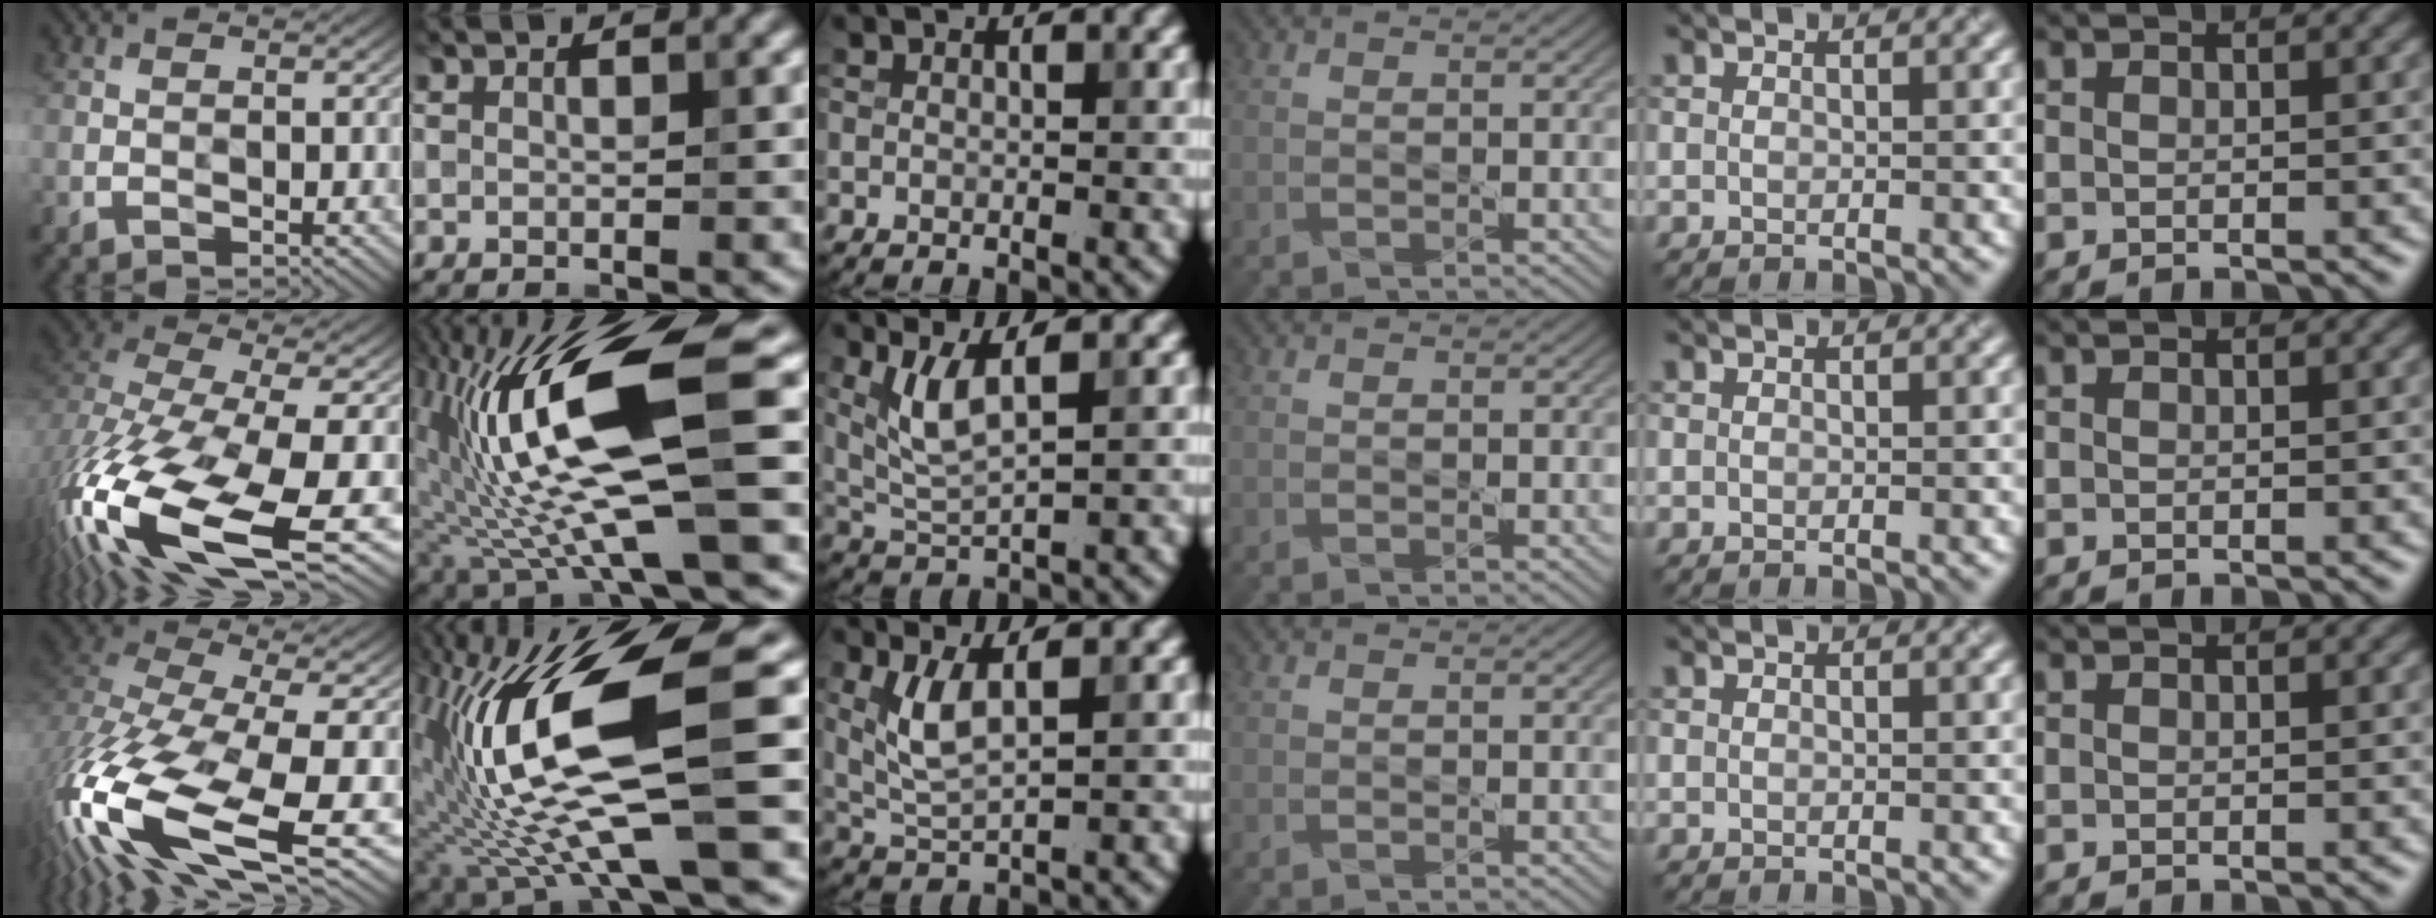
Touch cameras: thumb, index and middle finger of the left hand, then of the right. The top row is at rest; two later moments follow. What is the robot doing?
{"motion": "pour", "object": "cup"}